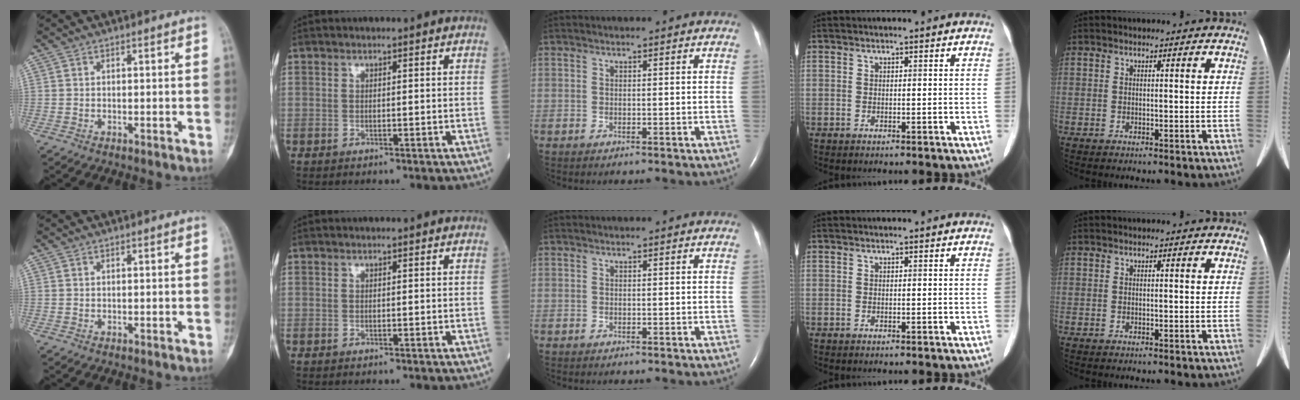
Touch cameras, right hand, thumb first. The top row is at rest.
{}